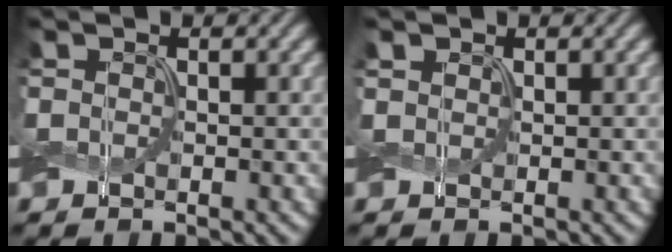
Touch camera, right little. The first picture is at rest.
{"total": 0.6, "force": [0.4, 0.4, 0.3], "torque": [-0.006, 0.002, 0.008]}